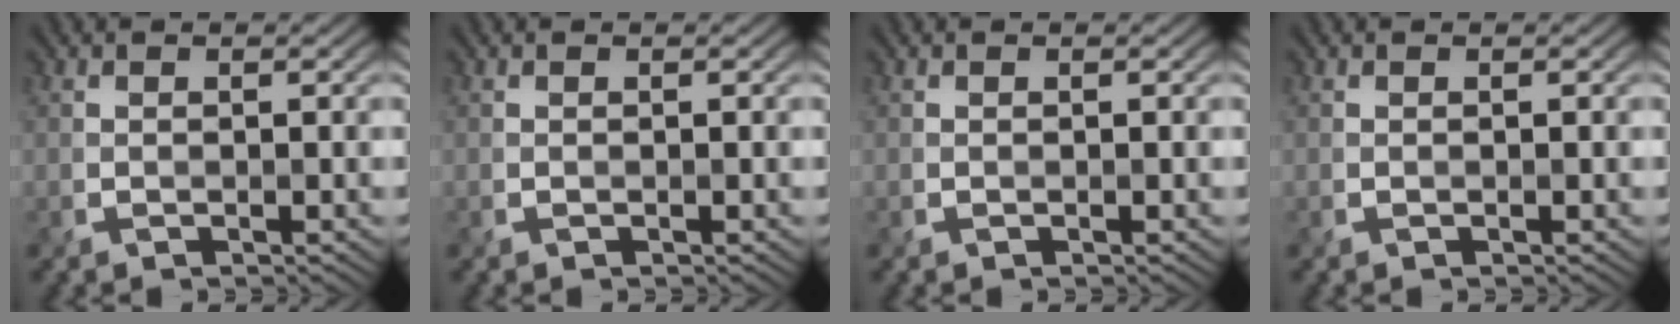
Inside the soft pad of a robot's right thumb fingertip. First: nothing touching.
{"total": 0.0}
{"total": 0.0}
{"total": 0.0}